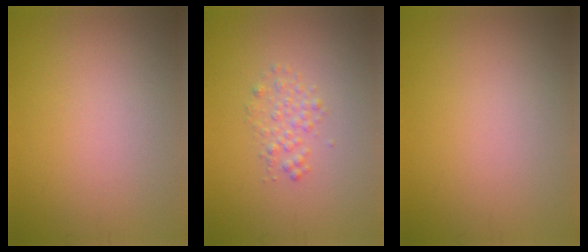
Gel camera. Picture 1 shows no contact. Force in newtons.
{"total": 1.5, "press": 1.5, "slide": 0.0}
{"total": 0.0}